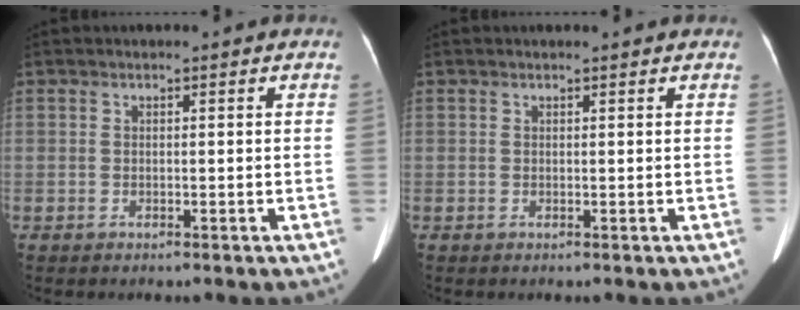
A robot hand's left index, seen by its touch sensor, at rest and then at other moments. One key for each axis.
{"total": 1.2, "fx": 1.1, "fy": 0.0, "fz": 0.3, "tx": -0.009, "ty": 0.006, "tz": 0.015}